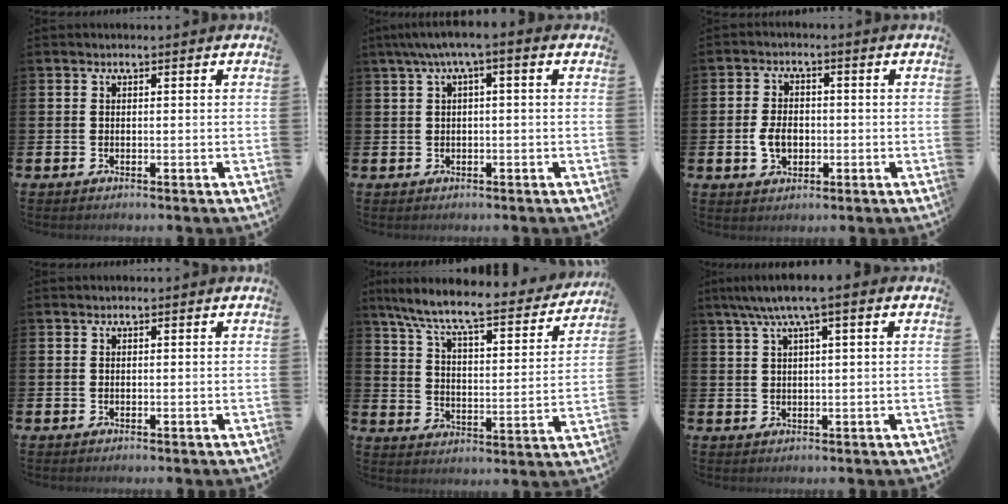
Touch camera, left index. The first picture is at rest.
{"total": 3.0, "force": [0.6, 0.4, 2.9], "torque": [-0.053, 0.003, 0.007]}
{"total": 4.1, "force": [-0.7, 2.9, 2.8], "torque": [-0.043, 0.004, -0.017]}
{"total": 0.0}
{"total": 8.9, "force": [7.8, 1.4, 4.2], "torque": [-0.105, -0.059, 0.124]}
{"total": 4.4, "force": [2.6, 0.6, 3.5], "torque": [-0.071, -0.002, 0.044]}